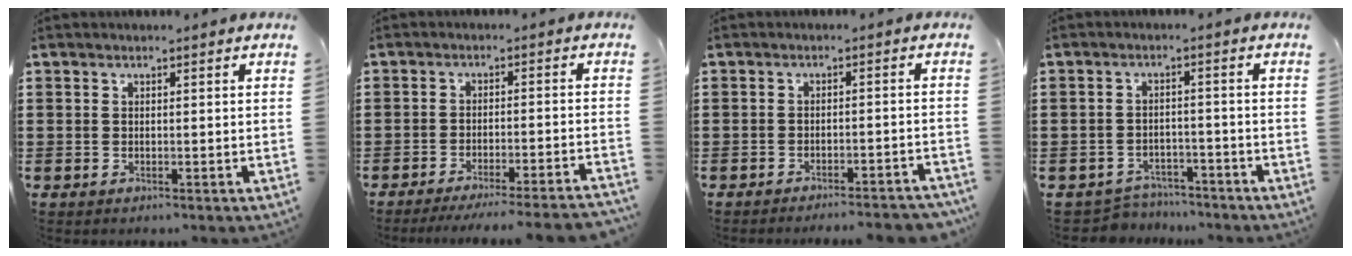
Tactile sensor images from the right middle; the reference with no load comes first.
{"total": 3.9, "force": [-3.5, -0.4, 1.6], "torque": [-0.025, -0.008, -0.068]}
{"total": 2.9, "force": [-2.8, -0.2, 0.7], "torque": [-0.012, 0.000, -0.057]}
{"total": 3.6, "force": [-3.5, 0.6, -0.2], "torque": [-0.006, 0.001, -0.077]}